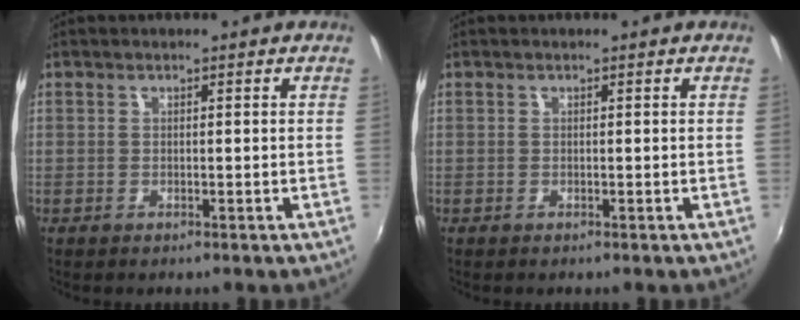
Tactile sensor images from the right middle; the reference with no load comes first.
{"total": 0.0}